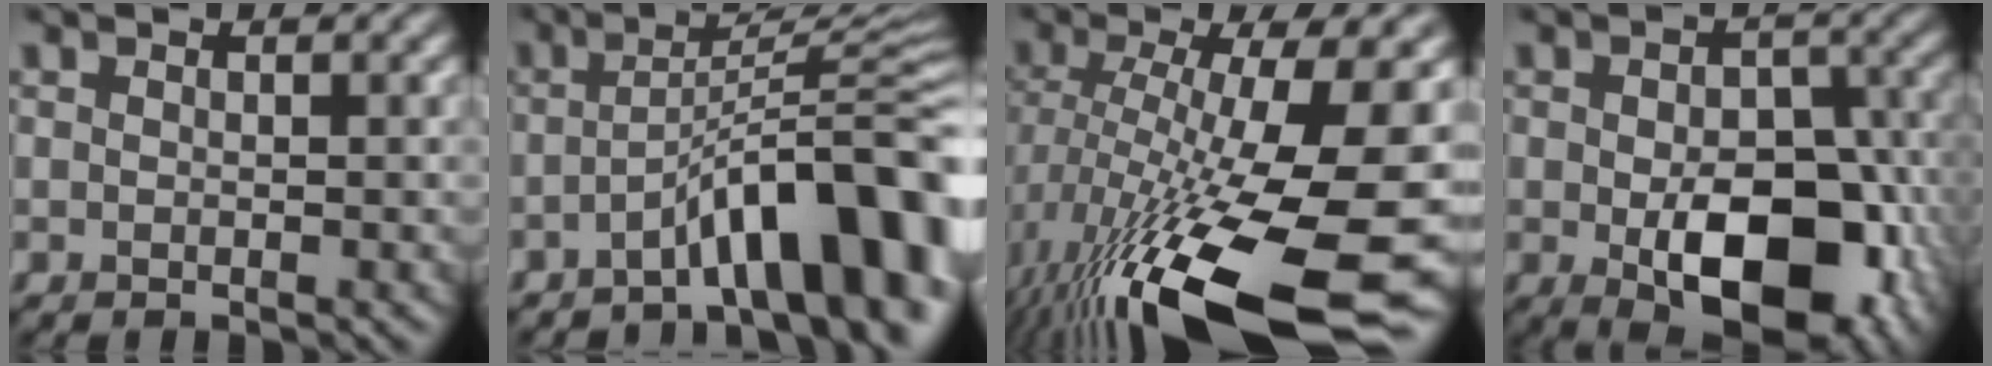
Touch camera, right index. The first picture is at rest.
{"total": 10.9, "force": [-5.0, 2.6, 9.4], "torque": [-0.118, 0.020, -0.077]}
{"total": 16.4, "force": [-5.3, 4.8, 14.8], "torque": [-0.272, -0.022, -0.080]}
{"total": 11.5, "force": [-3.7, 6.4, 8.8], "torque": [-0.128, -0.020, -0.048]}